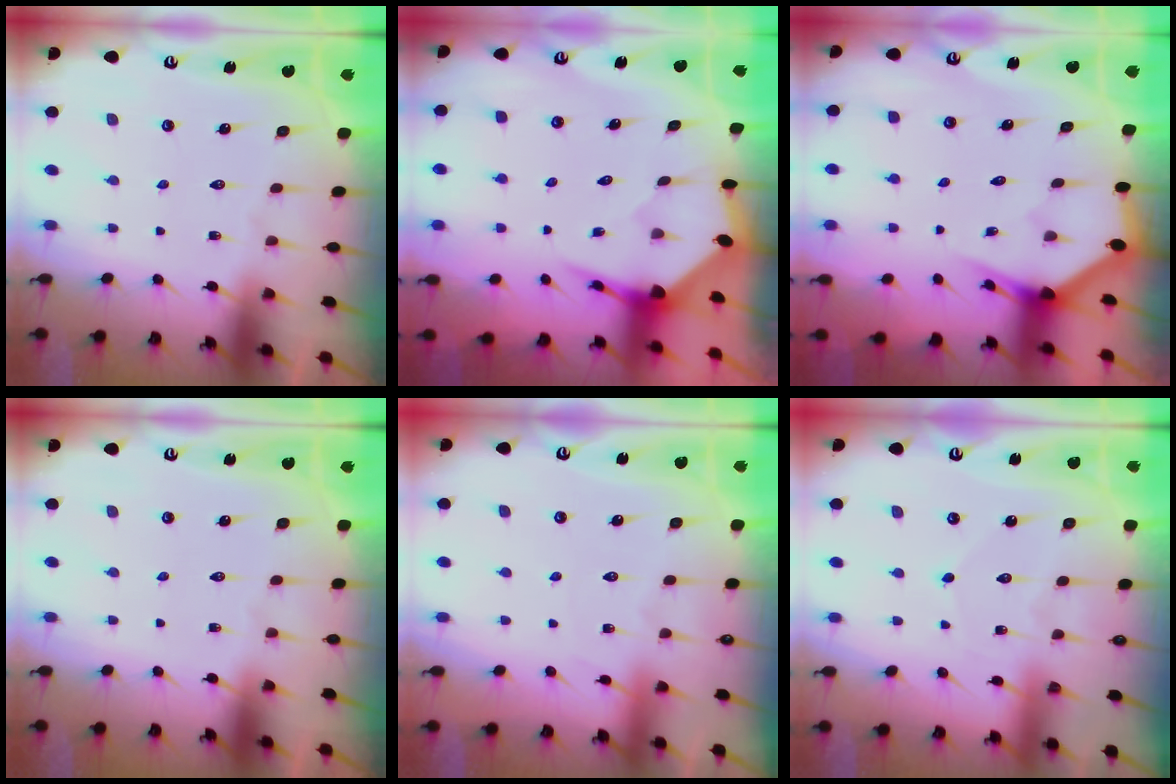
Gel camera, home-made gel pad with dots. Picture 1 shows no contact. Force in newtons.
{"total": 3.4, "press": 3.4, "slide": 0.4}
{"total": 3.0, "press": 3.0, "slide": 0.1}
{"total": 0.0}
{"total": 2.5, "press": 2.5, "slide": 0.3}
{"total": 4.0, "press": 4.0, "slide": 0.3}